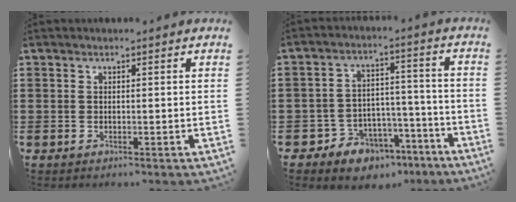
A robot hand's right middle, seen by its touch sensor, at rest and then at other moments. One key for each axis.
{"total": 6.1, "fx": -5.0, "fy": 3.4, "fz": 0.7, "tx": -0.024, "ty": 0.027, "tz": -0.099}